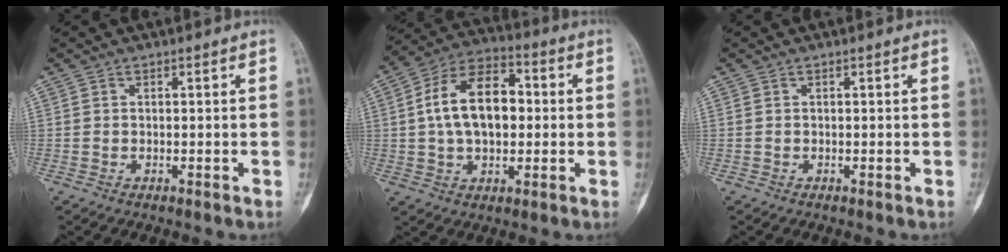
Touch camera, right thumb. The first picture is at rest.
{"total": 14.9, "force": [1.1, 9.1, 11.8], "torque": [-0.182, 0.025, 0.011]}
{"total": 0.0}